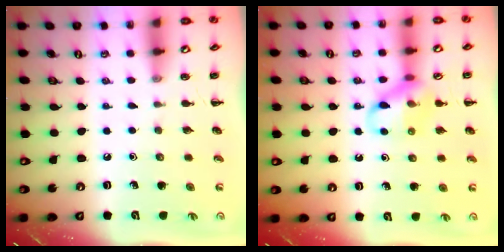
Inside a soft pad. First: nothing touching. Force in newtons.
{"total": 12.3, "press": 12.2, "slide": 1.2}